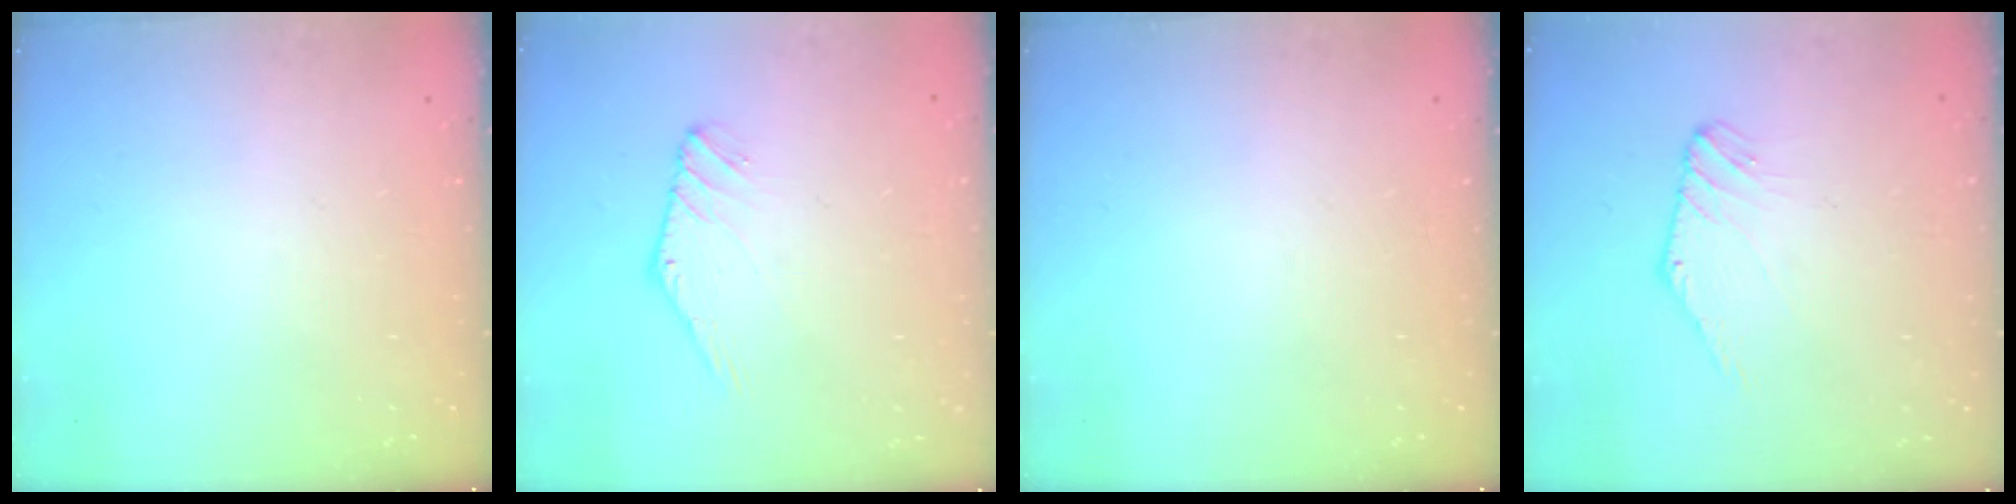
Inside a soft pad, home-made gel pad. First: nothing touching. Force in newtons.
{"total": 1.3, "press": 1.3, "slide": 0.1}
{"total": 0.0}
{"total": 0.7, "press": 0.7, "slide": 0.2}